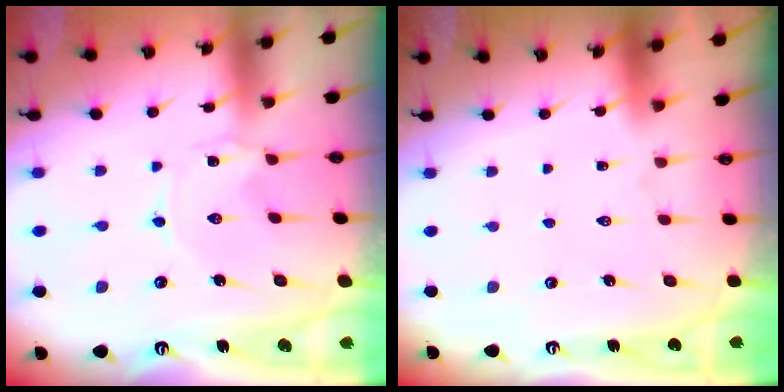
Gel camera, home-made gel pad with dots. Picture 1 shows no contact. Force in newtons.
{"total": 1.6, "press": 1.6, "slide": 0.1}